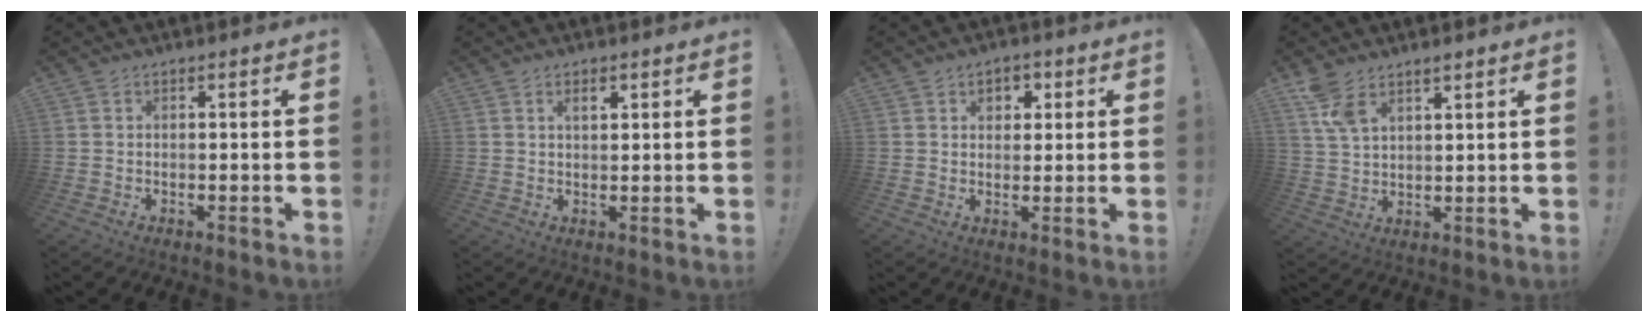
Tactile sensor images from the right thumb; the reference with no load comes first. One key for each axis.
{"total": 2.7, "fx": 1.6, "fy": 0.9, "fz": 2.0, "tx": -0.018, "ty": -0.007, "tz": 0.023}
{"total": 4.4, "fx": 1.9, "fy": 3.3, "fz": 2.2, "tx": -0.014, "ty": -0.006, "tz": 0.027}
{"total": 7.1, "fx": 4.9, "fy": 2.9, "fz": 4.2, "tx": -0.073, "ty": -0.022, "tz": 0.094}